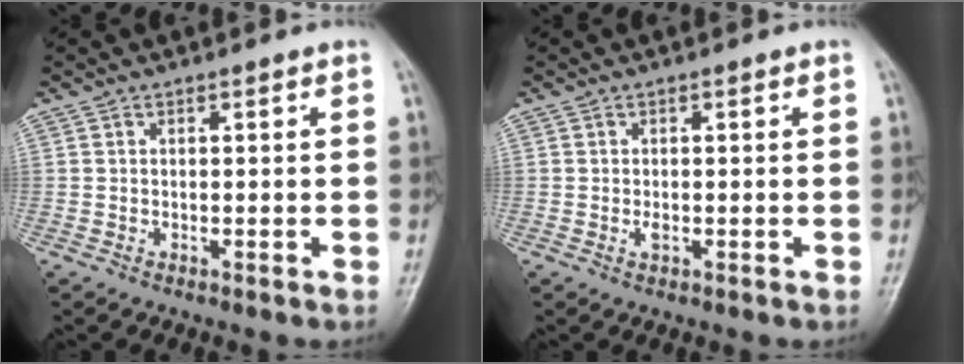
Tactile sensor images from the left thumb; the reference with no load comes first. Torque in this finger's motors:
{"motor_torque": [-0.02, -0.01, 0.08, -0.02, 0.00]}